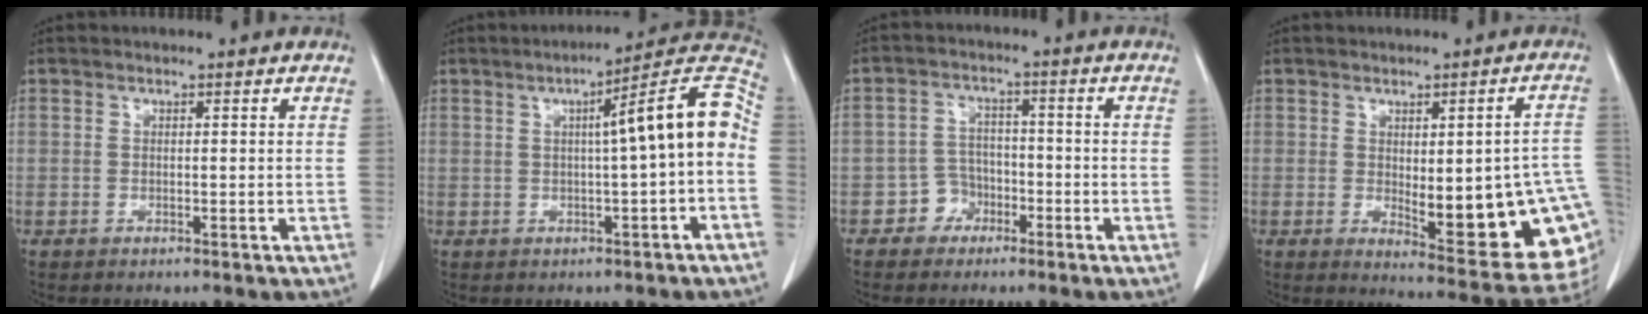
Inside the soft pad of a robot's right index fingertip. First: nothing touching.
{"total": 11.2, "force": [0.2, 0.2, 11.2], "torque": [-0.149, 0.034, -0.004]}
{"total": 4.1, "force": [-2.2, 3.4, 0.4], "torque": [-0.001, 0.014, -0.041]}
{"total": 18.4, "force": [-2.3, 4.7, 17.6], "torque": [-0.139, 0.008, -0.005]}